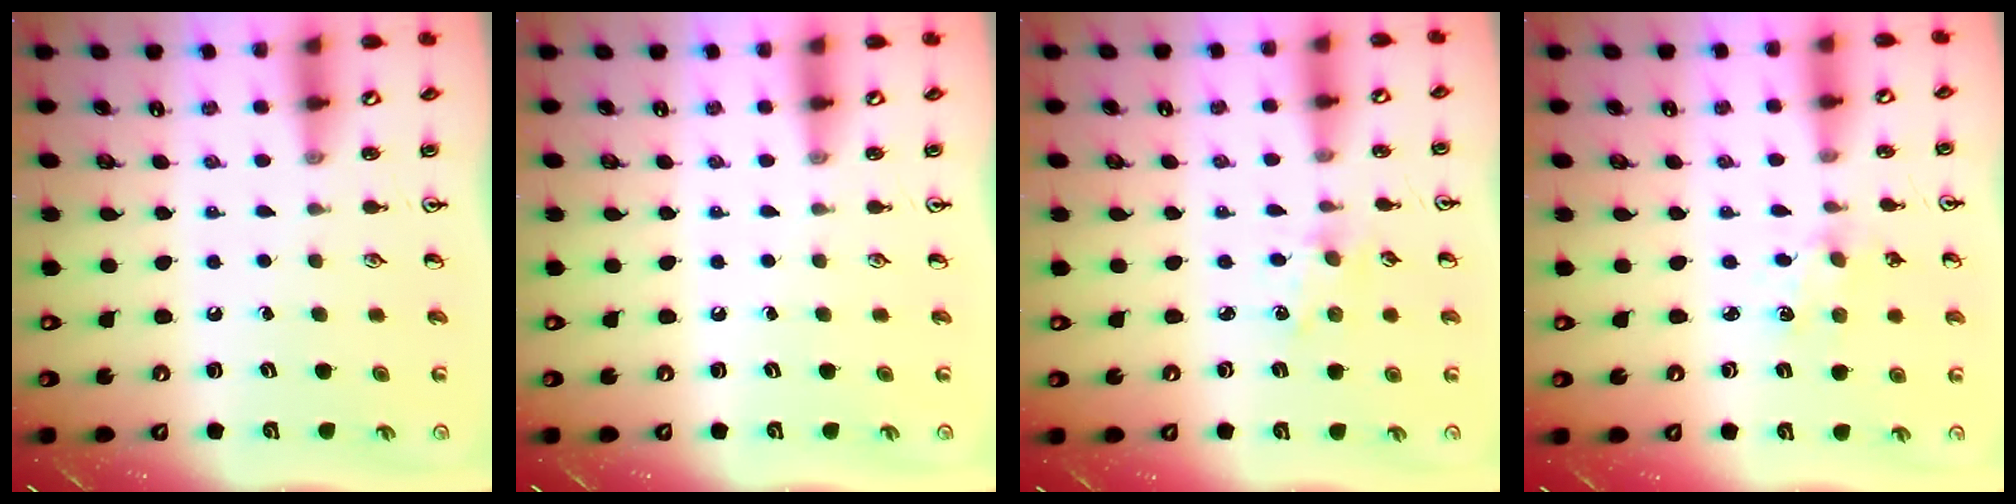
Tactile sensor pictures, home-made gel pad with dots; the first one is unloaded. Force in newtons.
{"total": 0.0}
{"total": 1.6, "press": 1.5, "slide": 0.3}
{"total": 1.5, "press": 1.5, "slide": 0.3}